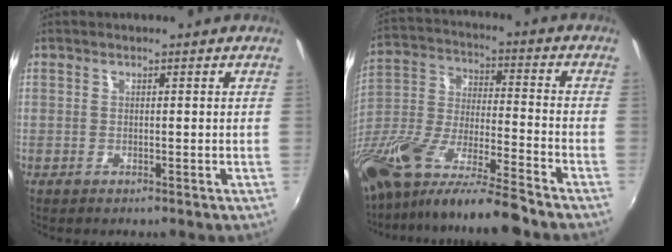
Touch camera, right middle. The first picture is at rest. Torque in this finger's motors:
{"motor_torque": [1.08, -1.06, 0.32, 0.21]}